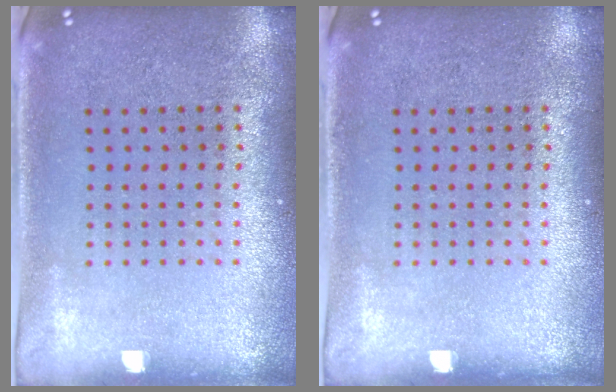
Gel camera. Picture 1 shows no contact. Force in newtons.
{"total": 0.0}